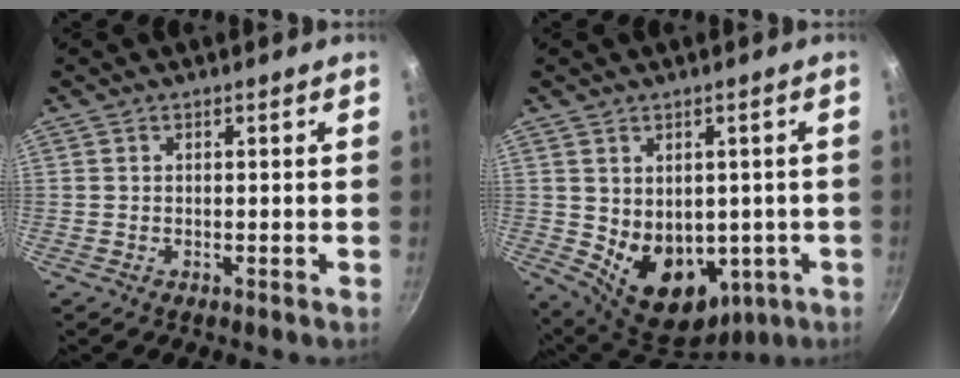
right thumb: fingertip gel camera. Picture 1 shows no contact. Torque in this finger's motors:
{"motor_torque": [-0.16, 0.95, 0.56, 0.53, 0.11]}